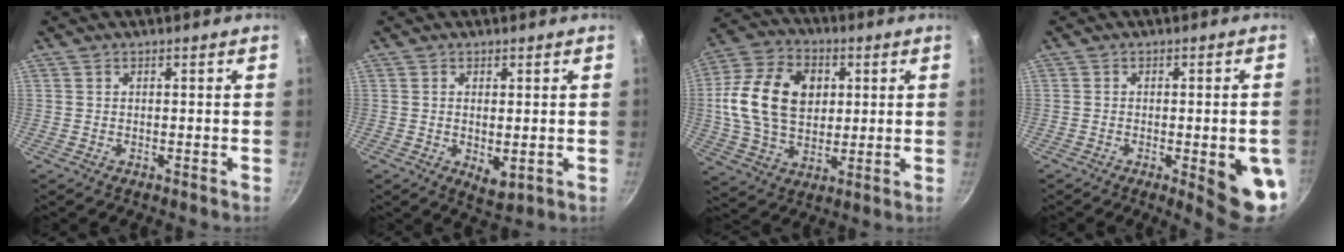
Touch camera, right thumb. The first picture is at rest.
{"total": 4.3, "force": [-0.3, 2.0, 3.7], "torque": [-0.058, -0.016, 0.000]}
{"total": 18.4, "force": [2.9, 13.1, 12.6], "torque": [-0.216, 0.008, 0.044]}
{"total": 10.1, "force": [-2.6, 2.6, 9.5], "torque": [-0.090, 0.004, -0.026]}